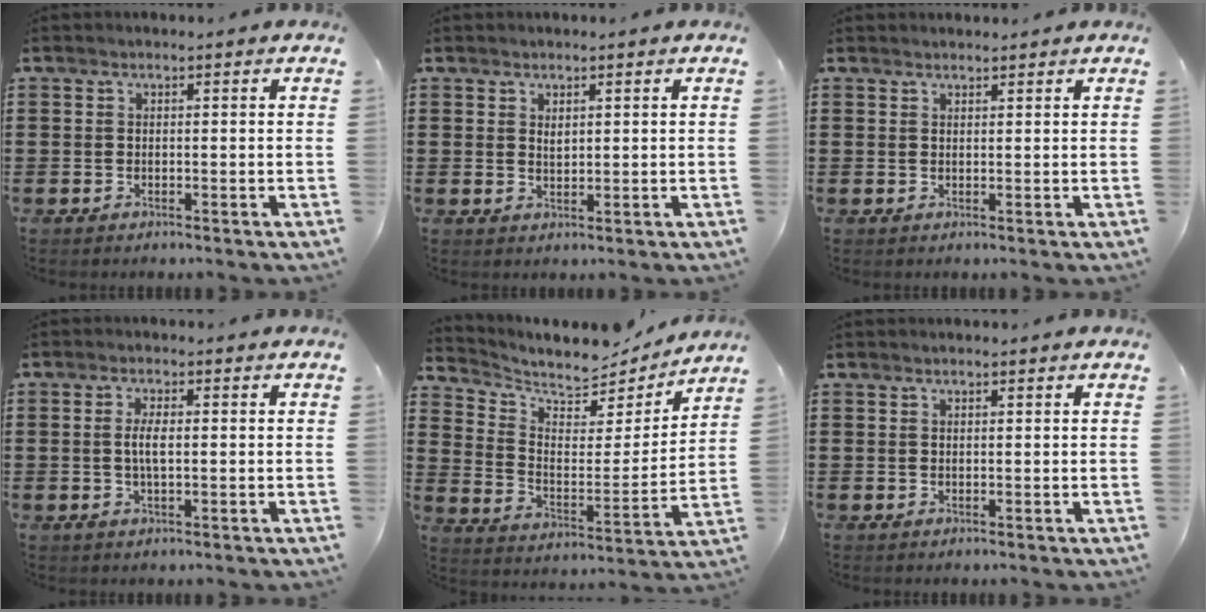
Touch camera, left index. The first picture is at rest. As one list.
[{"total": 1.2, "force": [0.8, 0.5, 0.7], "torque": [-0.015, 0.002, 0.015]}, {"total": 1.1, "force": [1.0, 0.2, 0.1], "torque": [-0.004, 0.000, 0.020]}, {"total": 2.9, "force": [-0.1, 0.8, 2.8], "torque": [-0.060, -0.004, -0.006]}, {"total": 6.8, "force": [6.3, 2.1, 1.4], "torque": [-0.057, -0.050, 0.108]}, {"total": 0.5, "force": [0.4, 0.1, 0.3], "torque": [-0.007, 0.002, 0.008]}]